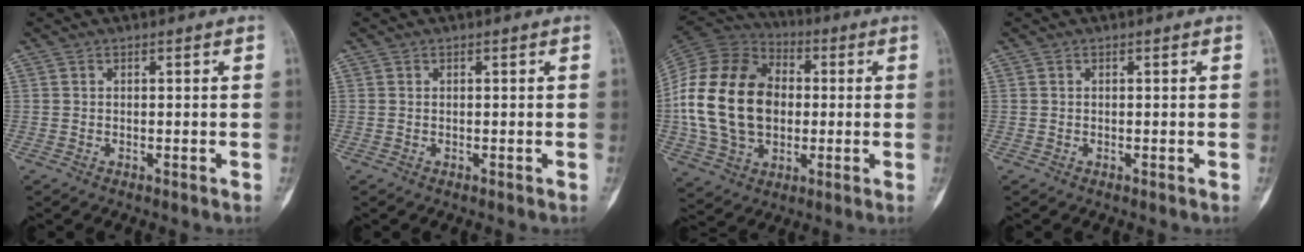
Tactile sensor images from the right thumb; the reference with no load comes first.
{"total": 0.0}
{"total": 22.7, "force": [-0.2, 16.4, 15.6], "torque": [-0.292, 0.017, 0.003]}
{"total": 0.0}